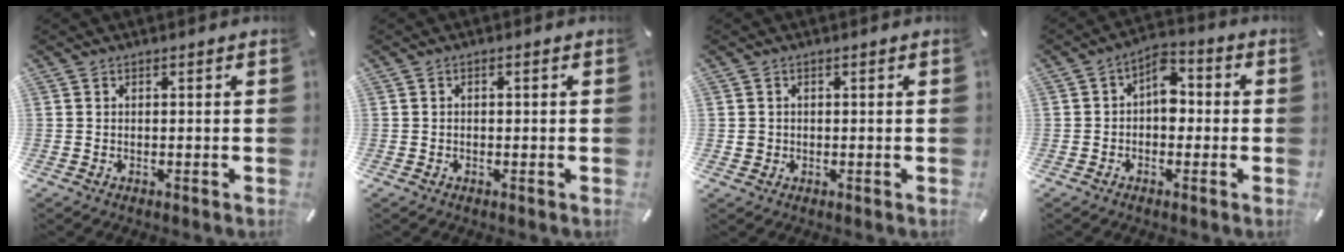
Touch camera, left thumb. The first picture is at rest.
{"total": 0.6, "force": [-0.1, 0.2, 0.6], "torque": [-0.011, 0.001, -0.002]}
{"total": 1.5, "force": [0.2, 1.5, -0.2], "torque": [0.003, 0.007, 0.001]}
{"total": 6.3, "force": [-0.3, 4.2, 4.7], "torque": [-0.066, 0.007, -0.011]}